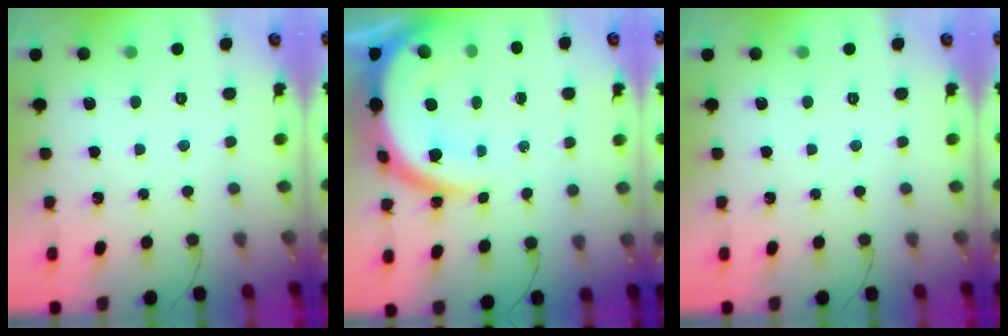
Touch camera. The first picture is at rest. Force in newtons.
{"total": 16.9, "press": 16.8, "slide": 1.5}
{"total": 0.0}